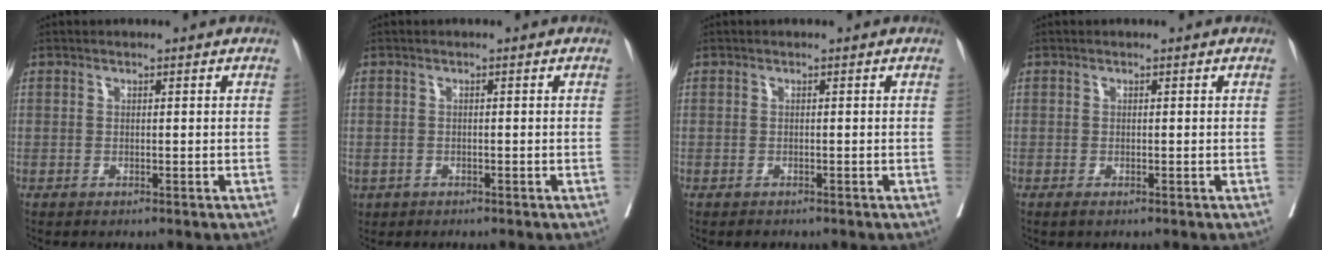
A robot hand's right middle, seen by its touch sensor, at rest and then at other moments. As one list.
[{"total": 2.7, "force": [-1.6, 1.9, 1.1], "torque": [-0.028, -0.002, -0.022]}, {"total": 0.9, "force": [-0.7, 0.4, 0.3], "torque": [-0.006, -0.001, -0.010]}, {"total": 0.8, "force": [-0.5, 0.2, 0.5], "torque": [-0.007, -0.002, -0.007]}]